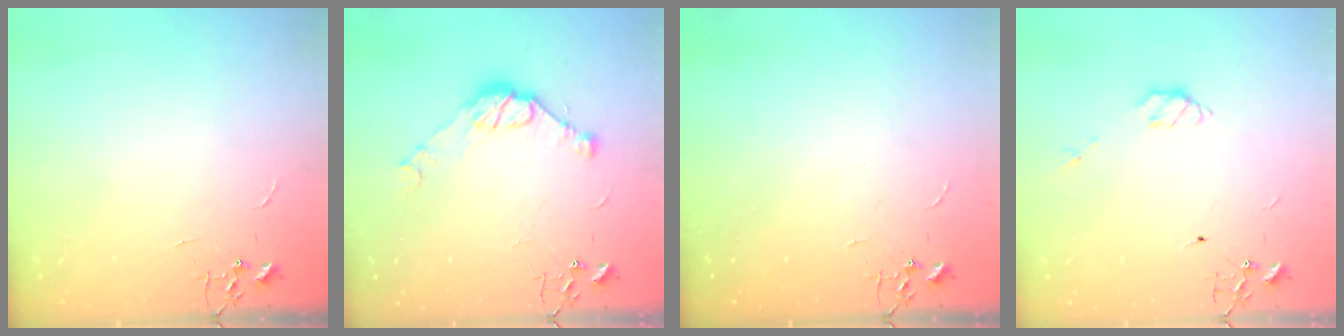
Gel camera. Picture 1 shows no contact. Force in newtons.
{"total": 11.3, "press": 11.2, "slide": 0.8}
{"total": 0.0}
{"total": 5.1, "press": 5.0, "slide": 0.9}